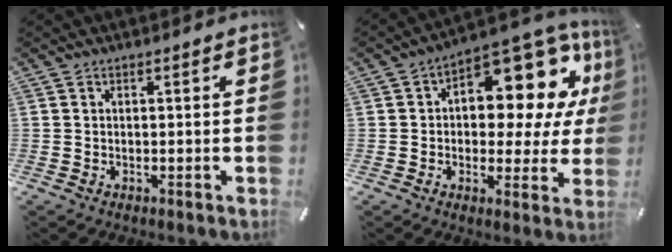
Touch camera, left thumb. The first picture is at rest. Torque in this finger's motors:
{"motor_torque": [1.41, 1.33, 1.14, -0.89, 0.19]}